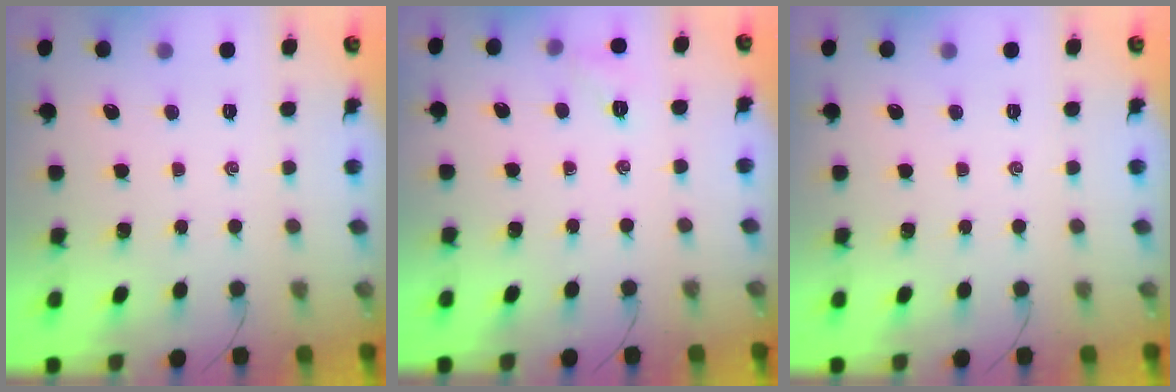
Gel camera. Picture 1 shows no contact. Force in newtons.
{"total": 6.2, "press": 6.0, "slide": 1.3}
{"total": 0.0}